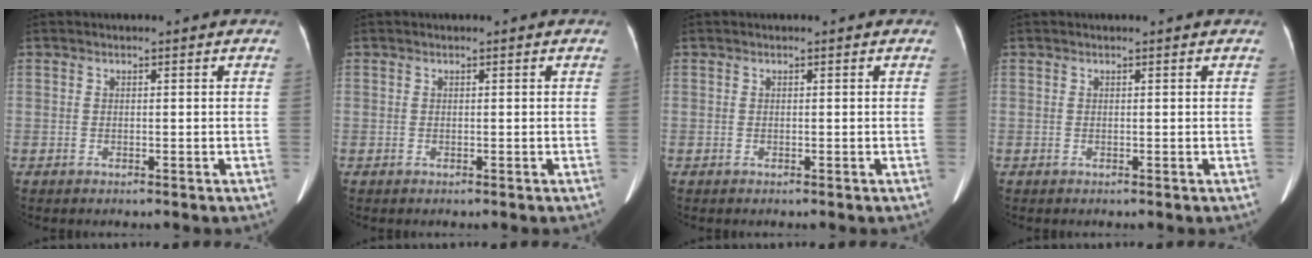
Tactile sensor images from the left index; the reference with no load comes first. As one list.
[{"total": 0.0}, {"total": 0.0}, {"total": 0.6, "force": [0.6, 0.0, 0.2], "torque": [-0.005, 0.001, 0.008]}]